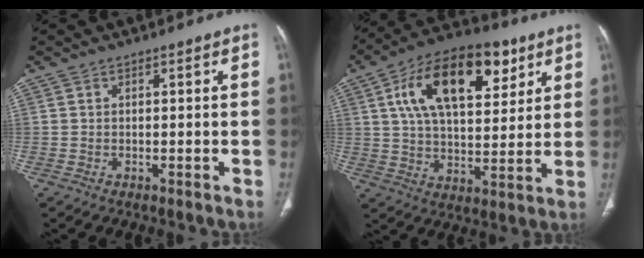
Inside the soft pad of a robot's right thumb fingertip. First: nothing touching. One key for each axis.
{"total": 21.1, "fx": 8.6, "fy": 10.8, "fz": 15.9, "tx": -0.236, "ty": -0.008, "tz": 0.140}